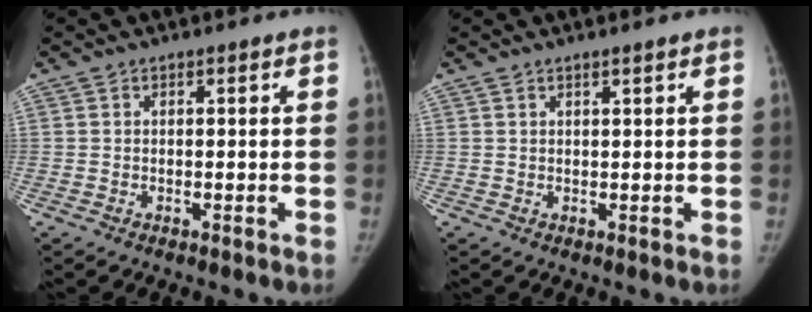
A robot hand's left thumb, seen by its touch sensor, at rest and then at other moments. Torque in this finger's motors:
{"motor_torque": [-0.37, -0.08, -0.04, 0.11, -0.04]}